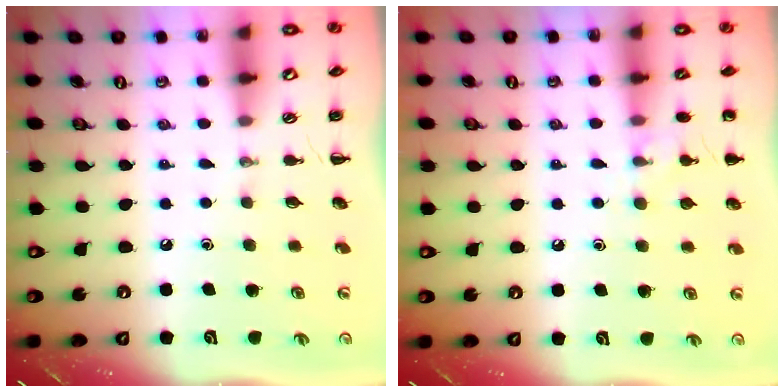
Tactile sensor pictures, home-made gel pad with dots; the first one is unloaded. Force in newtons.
{"total": 9.0, "press": 8.7, "slide": 2.4}